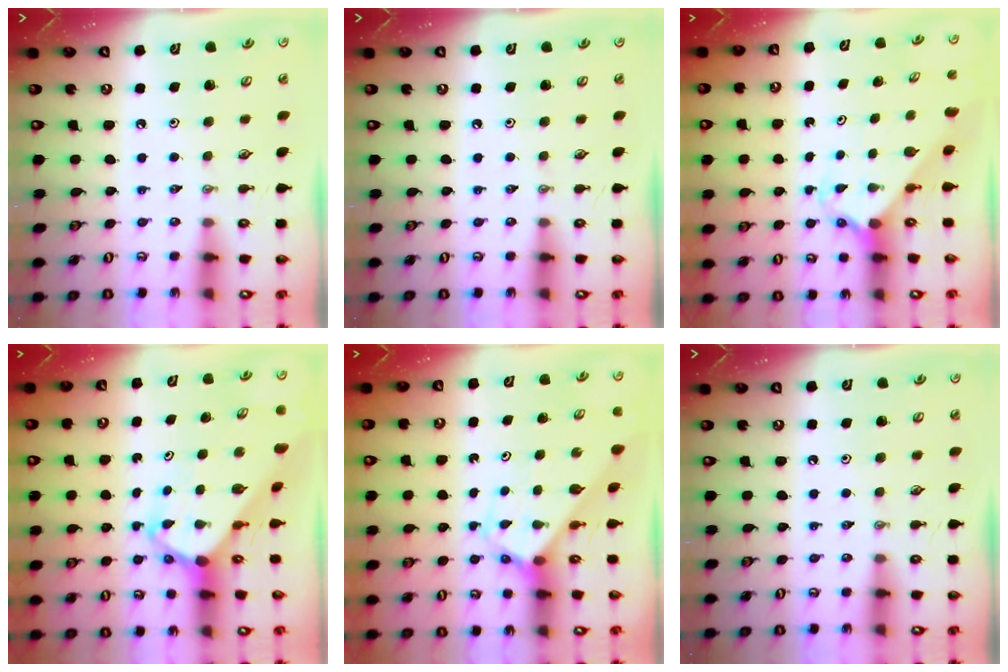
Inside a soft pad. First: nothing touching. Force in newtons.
{"total": 0.0}
{"total": 2.4, "press": 2.4, "slide": 0.2}
{"total": 4.3, "press": 4.3, "slide": 0.4}
{"total": 2.7, "press": 2.7, "slide": 0.1}
{"total": 0.0}